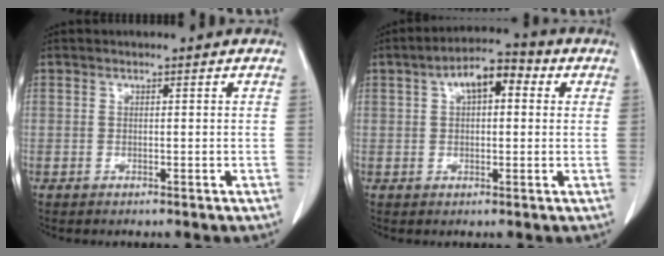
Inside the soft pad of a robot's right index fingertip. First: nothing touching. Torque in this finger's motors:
{"motor_torque": [0.47, 0.10, 0.21, 0.05]}